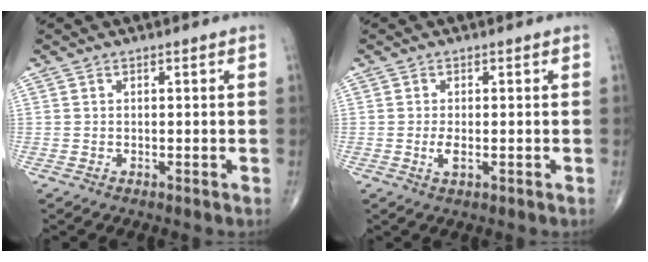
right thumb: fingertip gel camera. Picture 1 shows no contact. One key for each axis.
{"total": 2.2, "fx": -0.5, "fy": 0.8, "fz": 2.0, "tx": -0.043, "ty": -0.005, "tz": -0.009}